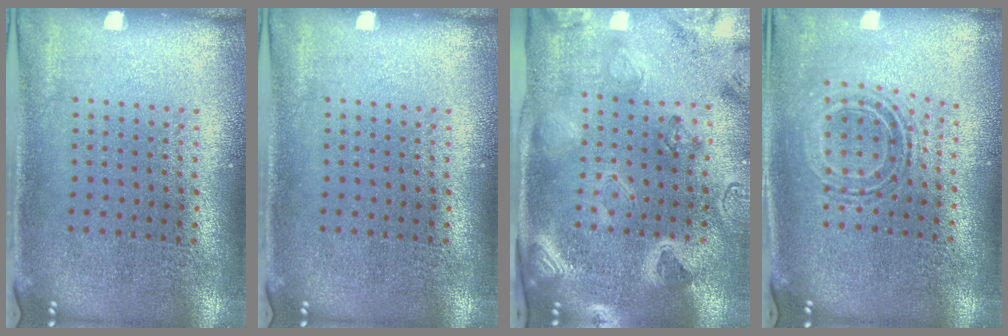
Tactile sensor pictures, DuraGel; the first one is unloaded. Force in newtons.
{"total": 0.0}
{"total": 3.0, "press": 3.0, "slide": 0.5}
{"total": 0.7, "press": 0.7, "slide": 0.2}